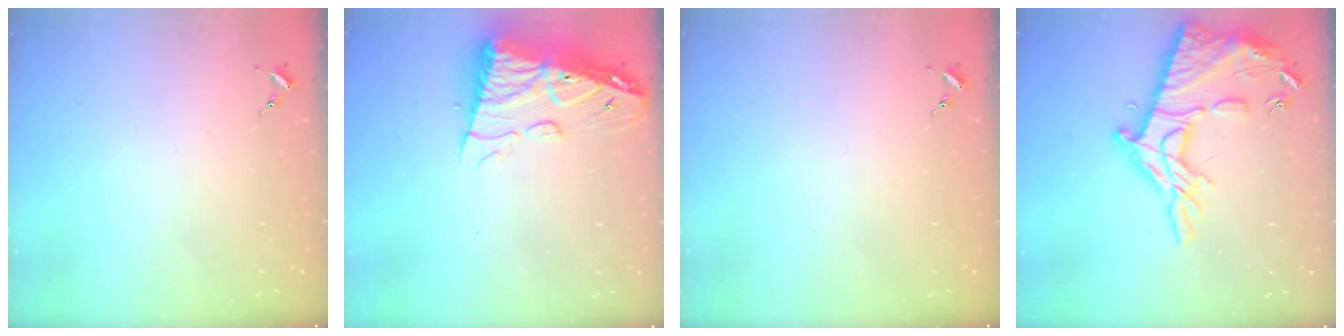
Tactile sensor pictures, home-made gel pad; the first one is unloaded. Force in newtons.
{"total": 15.3, "press": 15.2, "slide": 1.3}
{"total": 0.0}
{"total": 21.1, "press": 21.0, "slide": 1.6}